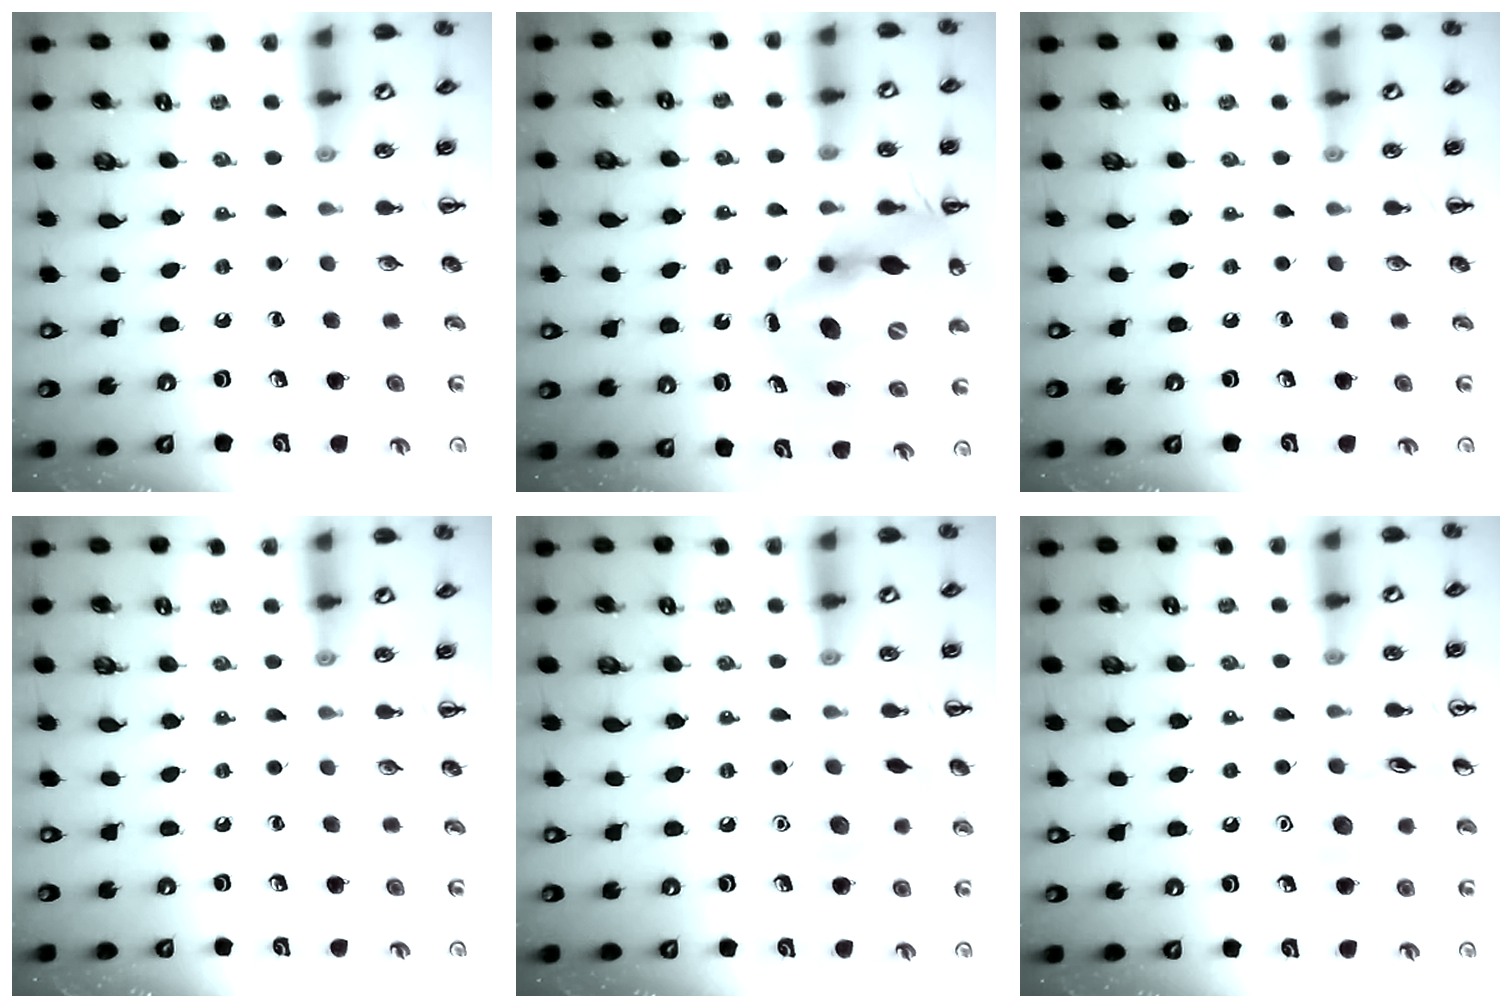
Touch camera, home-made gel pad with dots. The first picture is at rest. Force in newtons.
{"total": 17.0, "press": 16.2, "slide": 5.1}
{"total": 0.0}
{"total": 0.0}
{"total": 8.5, "press": 8.3, "slide": 1.7}
{"total": 9.3, "press": 9.3, "slide": 0.5}